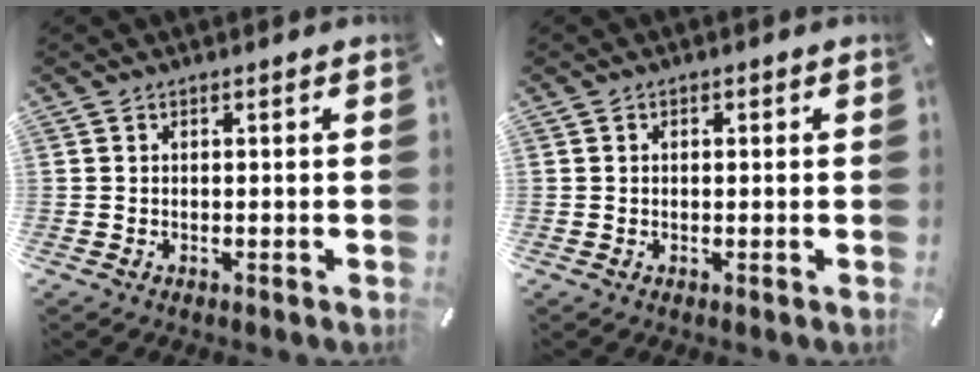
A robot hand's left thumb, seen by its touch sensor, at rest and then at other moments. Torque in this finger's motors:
{"motor_torque": [-0.10, -0.33, 0.01, 0.14, -0.03]}